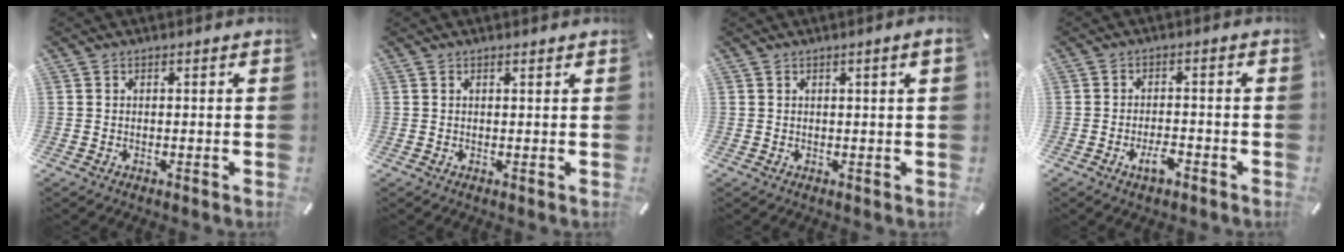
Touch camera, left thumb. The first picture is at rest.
{"total": 0.6, "force": [0.4, 0.0, 0.4], "torque": [-0.006, -0.001, 0.007]}
{"total": 2.1, "force": [0.6, 0.0, 2.0], "torque": [-0.036, -0.001, 0.010]}
{"total": 4.6, "force": [-2.5, 2.0, 3.3], "torque": [-0.064, 0.008, -0.046]}